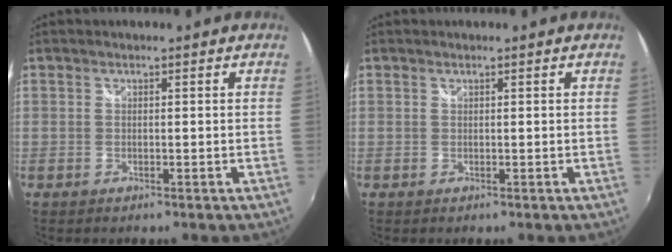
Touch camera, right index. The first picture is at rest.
{"total": 0.0}